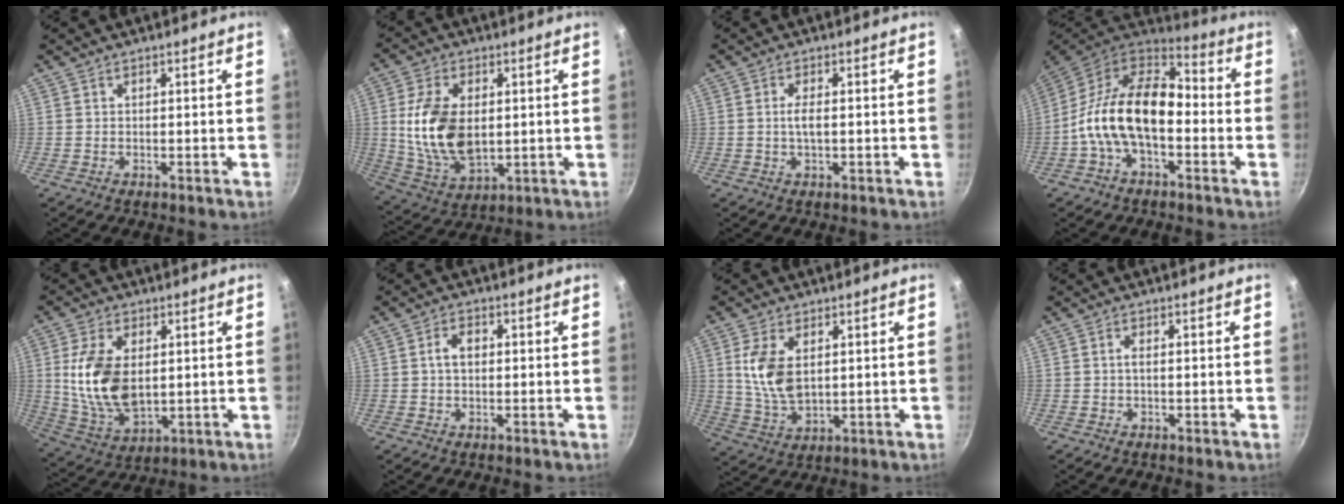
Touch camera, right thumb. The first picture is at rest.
{"total": 15.0, "force": [1.2, 9.1, 11.8], "torque": [-0.207, -0.014, 0.031]}
{"total": 2.9, "force": [-0.2, 1.0, 2.7], "torque": [-0.055, 0.002, -0.007]}
{"total": 18.0, "force": [-3.1, 10.6, 14.2], "torque": [-0.234, 0.049, -0.075]}
{"total": 14.3, "force": [1.7, 8.5, 11.3], "torque": [-0.203, -0.018, 0.040]}
{"total": 3.6, "force": [0.3, 2.4, 2.6], "torque": [-0.035, 0.011, 0.001]}
{"total": 9.5, "force": [2.0, 5.5, 7.5], "torque": [-0.146, -0.017, 0.046]}
{"total": 1.1, "force": [-0.2, 0.6, 1.0], "torque": [-0.021, 0.003, -0.004]}